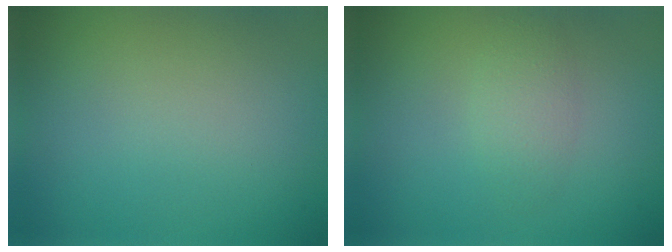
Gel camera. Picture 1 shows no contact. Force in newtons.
{"total": 1.8, "press": 1.8, "slide": 0.1}